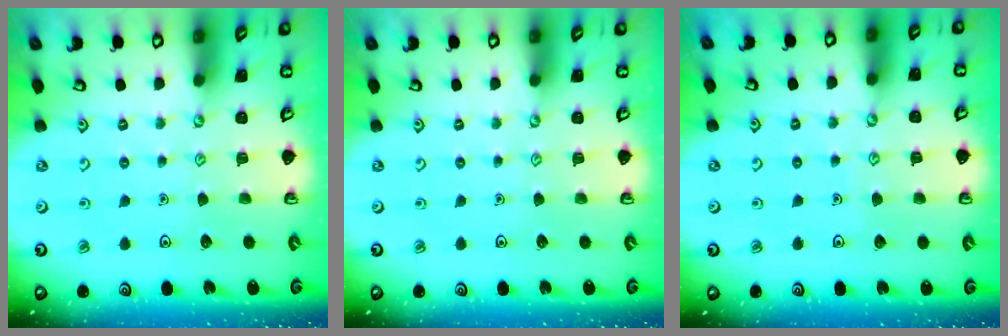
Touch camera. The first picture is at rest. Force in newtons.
{"total": 0.0}
{"total": 2.6, "press": 2.5, "slide": 0.3}